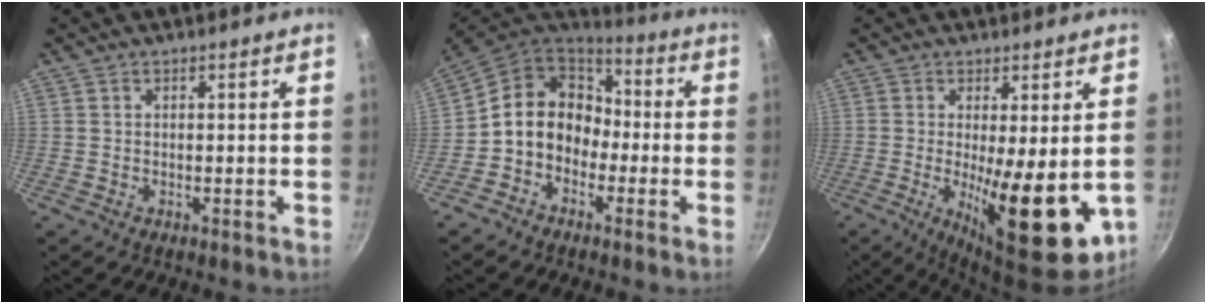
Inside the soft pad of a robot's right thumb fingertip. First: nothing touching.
{"total": 13.2, "force": [-2.1, 11.0, 6.9], "torque": [-0.074, 0.054, -0.056]}
{"total": 16.0, "force": [-1.3, 4.5, 15.2], "torque": [-0.224, -0.019, -0.012]}